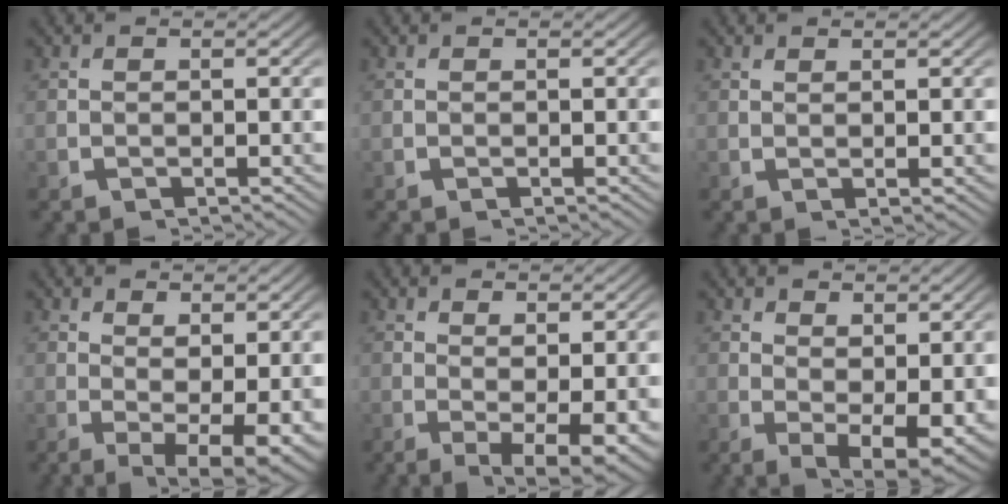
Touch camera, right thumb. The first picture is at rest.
{"total": 0.0}
{"total": 1.1, "force": [0.8, -0.1, 0.7], "torque": [-0.013, -0.004, 0.019]}
{"total": 6.3, "force": [-0.9, 3.4, 5.3], "torque": [-0.092, -0.039, 0.006]}
{"total": 6.0, "force": [-1.3, 3.0, 5.0], "torque": [-0.088, -0.039, 0.001]}
{"total": 5.5, "force": [-0.1, 3.1, 4.5], "torque": [-0.083, -0.041, 0.022]}